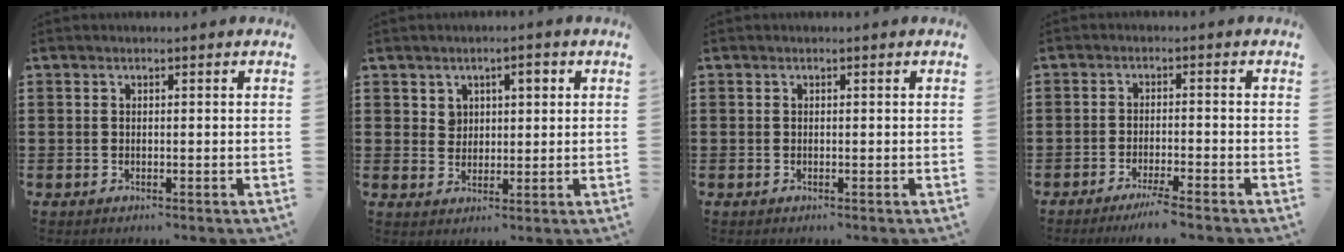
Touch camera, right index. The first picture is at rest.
{"total": 2.7, "force": [1.4, 2.1, 1.2], "torque": [-0.025, 0.006, 0.021]}
{"total": 0.0}
{"total": 3.3, "force": [-2.8, -0.4, 1.6], "torque": [-0.033, -0.008, -0.055]}